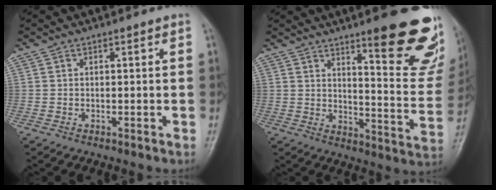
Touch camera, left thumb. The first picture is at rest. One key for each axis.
{"total": 19.5, "fx": 12.0, "fy": 4.2, "fz": 14.8, "tx": -0.145, "ty": -0.083, "tz": 0.163}